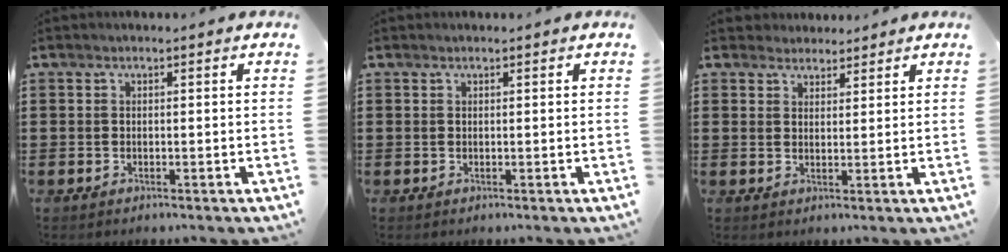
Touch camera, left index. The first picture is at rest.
{"total": 0.0}
{"total": 2.7, "force": [2.4, 1.1, -0.3], "torque": [-0.002, 0.005, 0.047]}